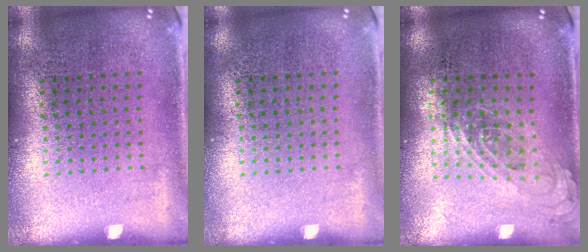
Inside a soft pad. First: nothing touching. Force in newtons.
{"total": 0.0}
{"total": 0.8, "press": 0.7, "slide": 0.3}